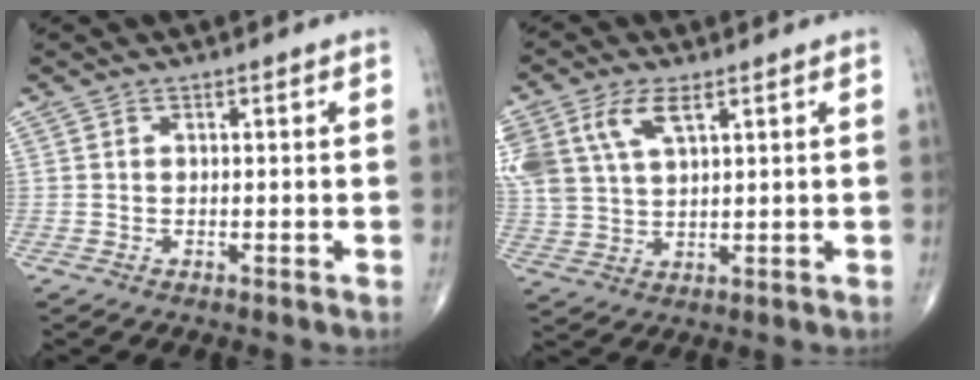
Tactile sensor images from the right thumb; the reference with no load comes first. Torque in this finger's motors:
{"motor_torque": [0.21, 1.27, 1.14, 0.69, 0.12]}